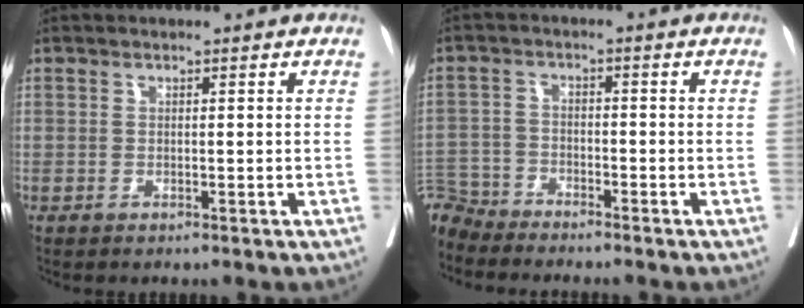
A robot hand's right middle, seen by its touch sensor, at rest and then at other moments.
{"total": 5.4, "force": [-5.3, 0.2, -1.0], "torque": [0.018, -0.005, -0.104]}